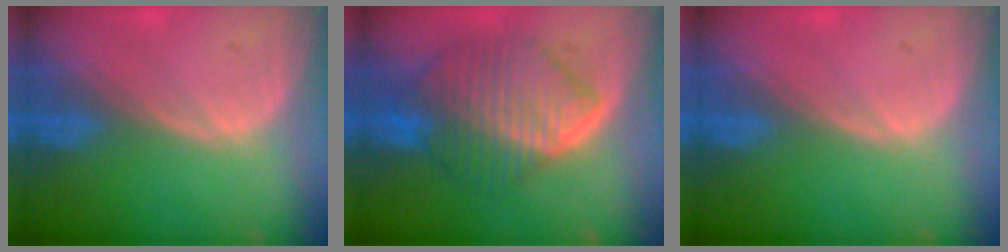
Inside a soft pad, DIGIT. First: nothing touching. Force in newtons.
{"total": 10.5, "press": 10.4, "slide": 1.0}
{"total": 0.0}